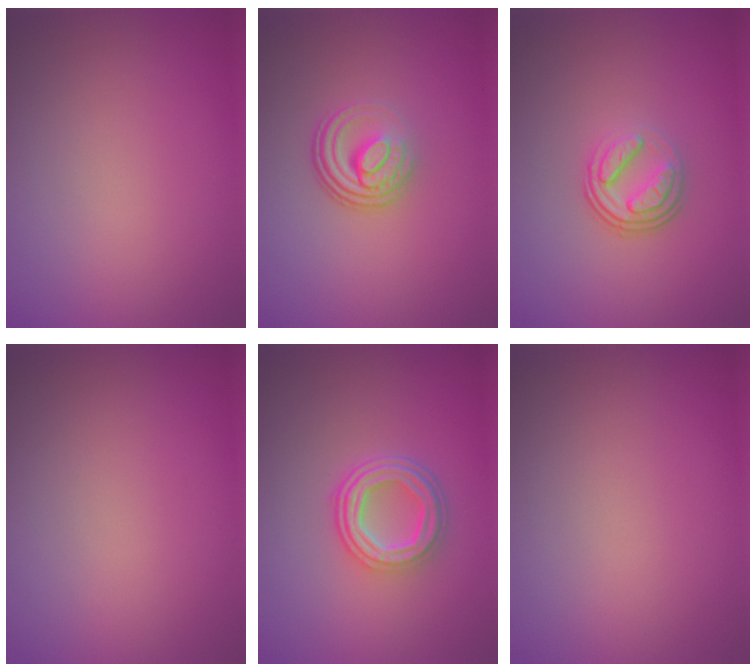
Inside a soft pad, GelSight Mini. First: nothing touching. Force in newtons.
{"total": 4.0, "press": 2.7, "slide": 3.0}
{"total": 3.7, "press": 2.6, "slide": 2.6}
{"total": 0.0}
{"total": 4.5, "press": 3.4, "slide": 2.9}
{"total": 0.0}